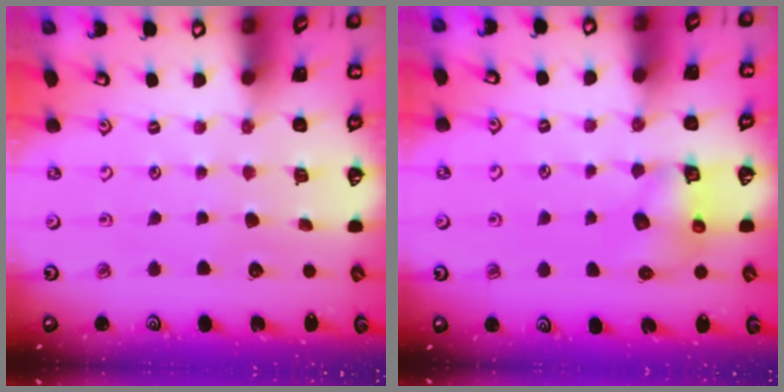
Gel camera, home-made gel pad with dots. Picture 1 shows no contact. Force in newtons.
{"total": 8.8, "press": 8.8, "slide": 0.6}